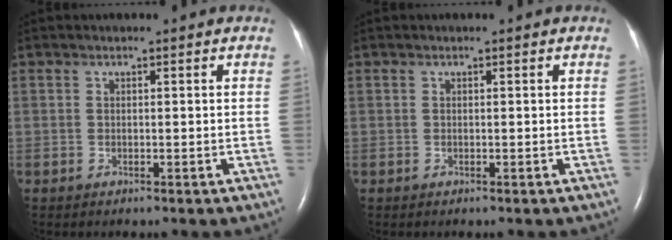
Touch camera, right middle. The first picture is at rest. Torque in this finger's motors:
{"motor_torque": [-0.04, 0.08, 0.00, 0.01]}